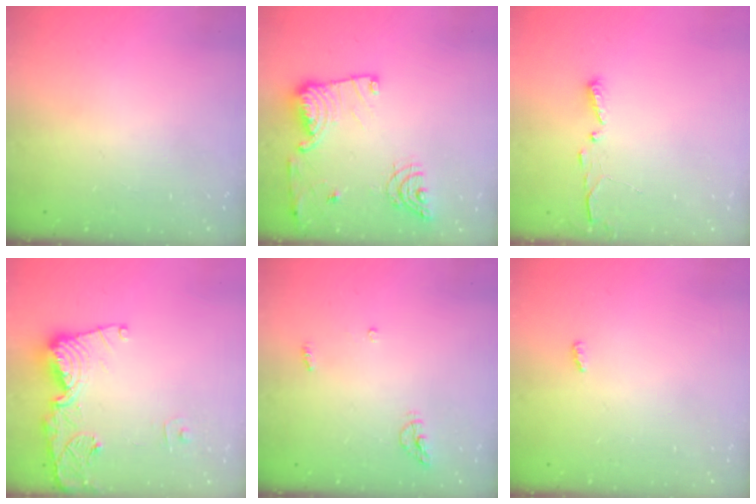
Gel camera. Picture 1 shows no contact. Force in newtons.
{"total": 15.8, "press": 15.7, "slide": 0.9}
{"total": 3.1, "press": 3.1, "slide": 0.3}
{"total": 13.6, "press": 13.5, "slide": 1.8}
{"total": 4.7, "press": 4.7, "slide": 0.2}
{"total": 2.9, "press": 2.6, "slide": 1.3}